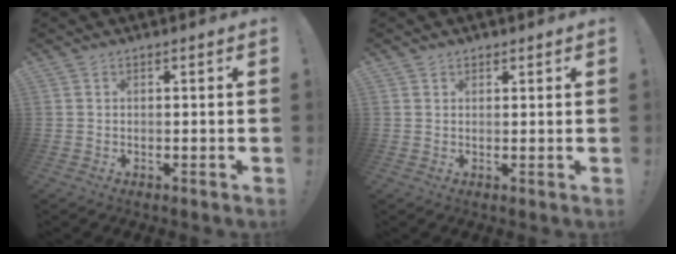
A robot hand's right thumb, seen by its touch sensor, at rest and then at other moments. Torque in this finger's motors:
{"motor_torque": [-0.01, -0.10, -0.26, 0.07, 0.04]}